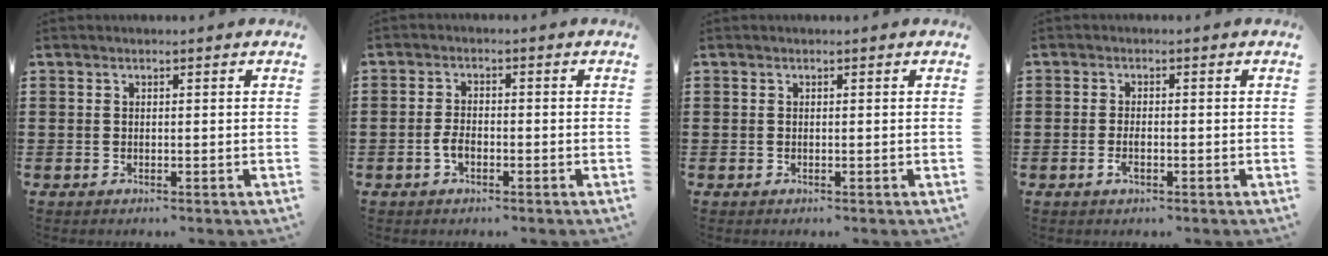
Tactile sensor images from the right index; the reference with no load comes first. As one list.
[{"total": 2.6, "force": [-1.0, 1.3, 1.9], "torque": [-0.053, -0.003, -0.024]}, {"total": 0.0}, {"total": 2.0, "force": [-0.7, 0.7, 1.7], "torque": [-0.042, -0.007, -0.014]}]